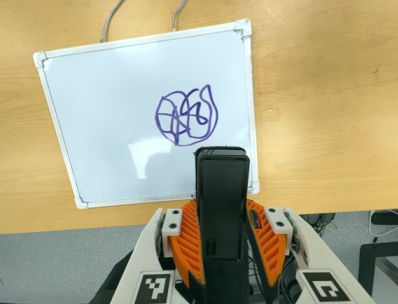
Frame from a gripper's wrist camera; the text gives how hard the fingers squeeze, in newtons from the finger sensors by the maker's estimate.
{"total": 4.8, "left": 3.1, "right": 6.4}